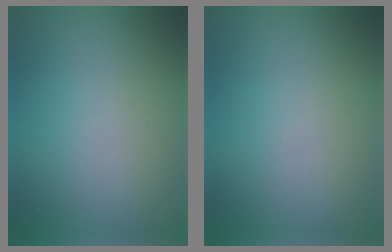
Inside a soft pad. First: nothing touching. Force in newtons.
{"total": 0.0}